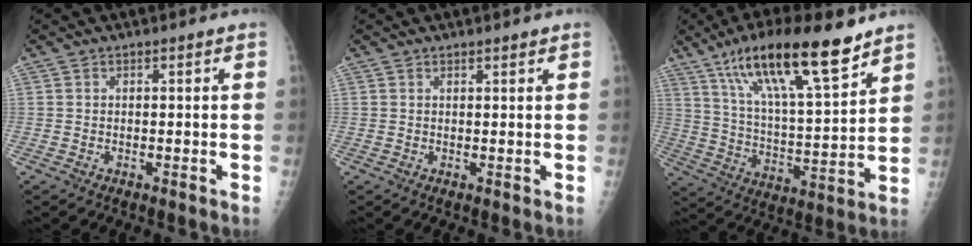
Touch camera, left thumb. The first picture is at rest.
{"total": 1.1, "force": [1.0, 0.3, 0.6], "torque": [-0.006, -0.004, 0.013]}
{"total": 21.0, "force": [13.8, 4.7, 15.1], "torque": [-0.242, -0.050, 0.241]}